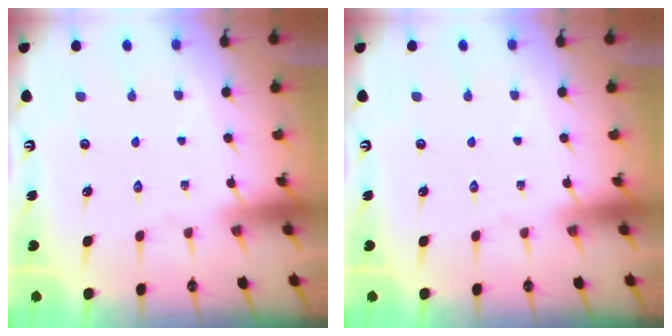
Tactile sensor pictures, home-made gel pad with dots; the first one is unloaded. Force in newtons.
{"total": 0.0}